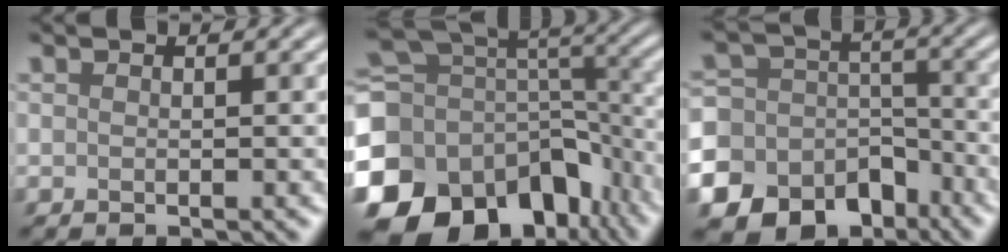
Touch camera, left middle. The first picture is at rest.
{"total": 16.4, "force": [-7.9, 11.7, 8.4], "torque": [-0.226, -0.012, -0.125]}
{"total": 17.0, "force": [-10.2, 13.0, 3.9], "torque": [-0.088, -0.062, -0.154]}